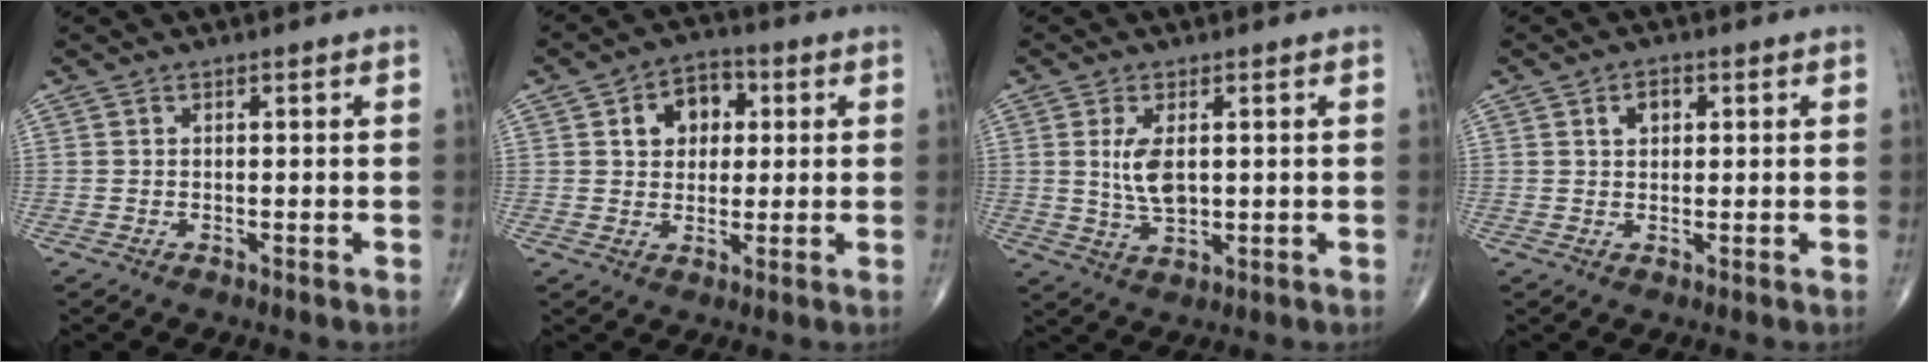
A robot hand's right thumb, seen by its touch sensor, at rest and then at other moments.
{"total": 8.1, "force": [2.1, 6.1, 4.9], "torque": [-0.041, 0.008, 0.027]}
{"total": 6.1, "force": [0.9, 3.0, 5.2], "torque": [-0.097, -0.010, 0.022]}
{"total": 3.0, "force": [1.0, 2.0, 1.9], "torque": [-0.021, 0.003, 0.016]}